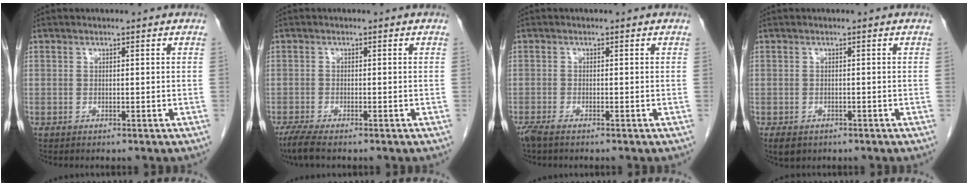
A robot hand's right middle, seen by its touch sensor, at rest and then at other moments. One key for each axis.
{"total": 3.5, "fx": -2.8, "fy": 0.3, "fz": 2.1, "tx": -0.044, "ty": -0.011, "tz": -0.052}
{"total": 2.2, "fx": -1.8, "fy": 0.3, "fz": 1.4, "tx": -0.028, "ty": -0.007, "tz": -0.033}
{"total": 3.6, "fx": -2.5, "fy": 2.1, "fz": 1.6, "tx": -0.021, "ty": -0.004, "tz": -0.032}